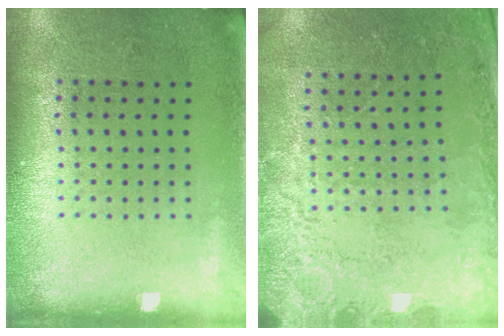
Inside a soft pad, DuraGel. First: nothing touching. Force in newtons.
{"total": 2.4, "press": 2.4, "slide": 0.6}